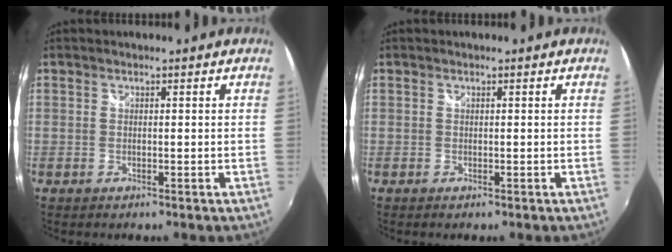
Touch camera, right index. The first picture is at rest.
{"total": 0.0}